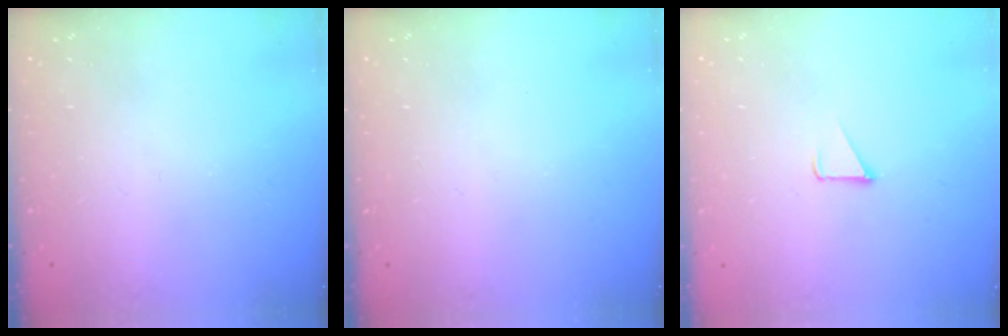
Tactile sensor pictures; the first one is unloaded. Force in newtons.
{"total": 0.0}
{"total": 1.7, "press": 1.7, "slide": 0.1}